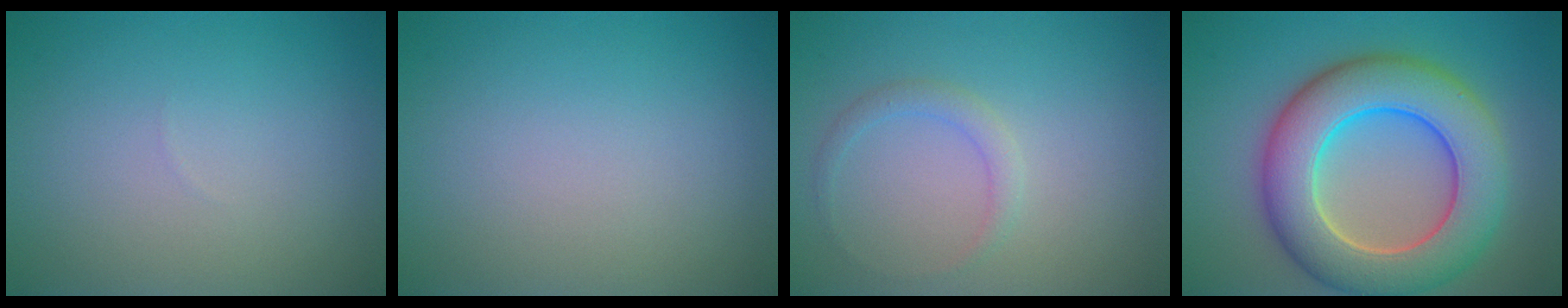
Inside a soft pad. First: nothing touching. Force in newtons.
{"total": 0.0}
{"total": 1.4, "press": 1.4, "slide": 0.1}
{"total": 10.5, "press": 10.5, "slide": 0.6}